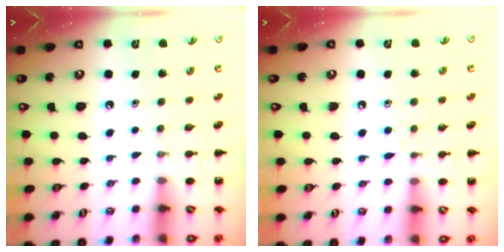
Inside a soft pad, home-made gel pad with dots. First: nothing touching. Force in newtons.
{"total": 4.9, "press": 4.5, "slide": 1.9}